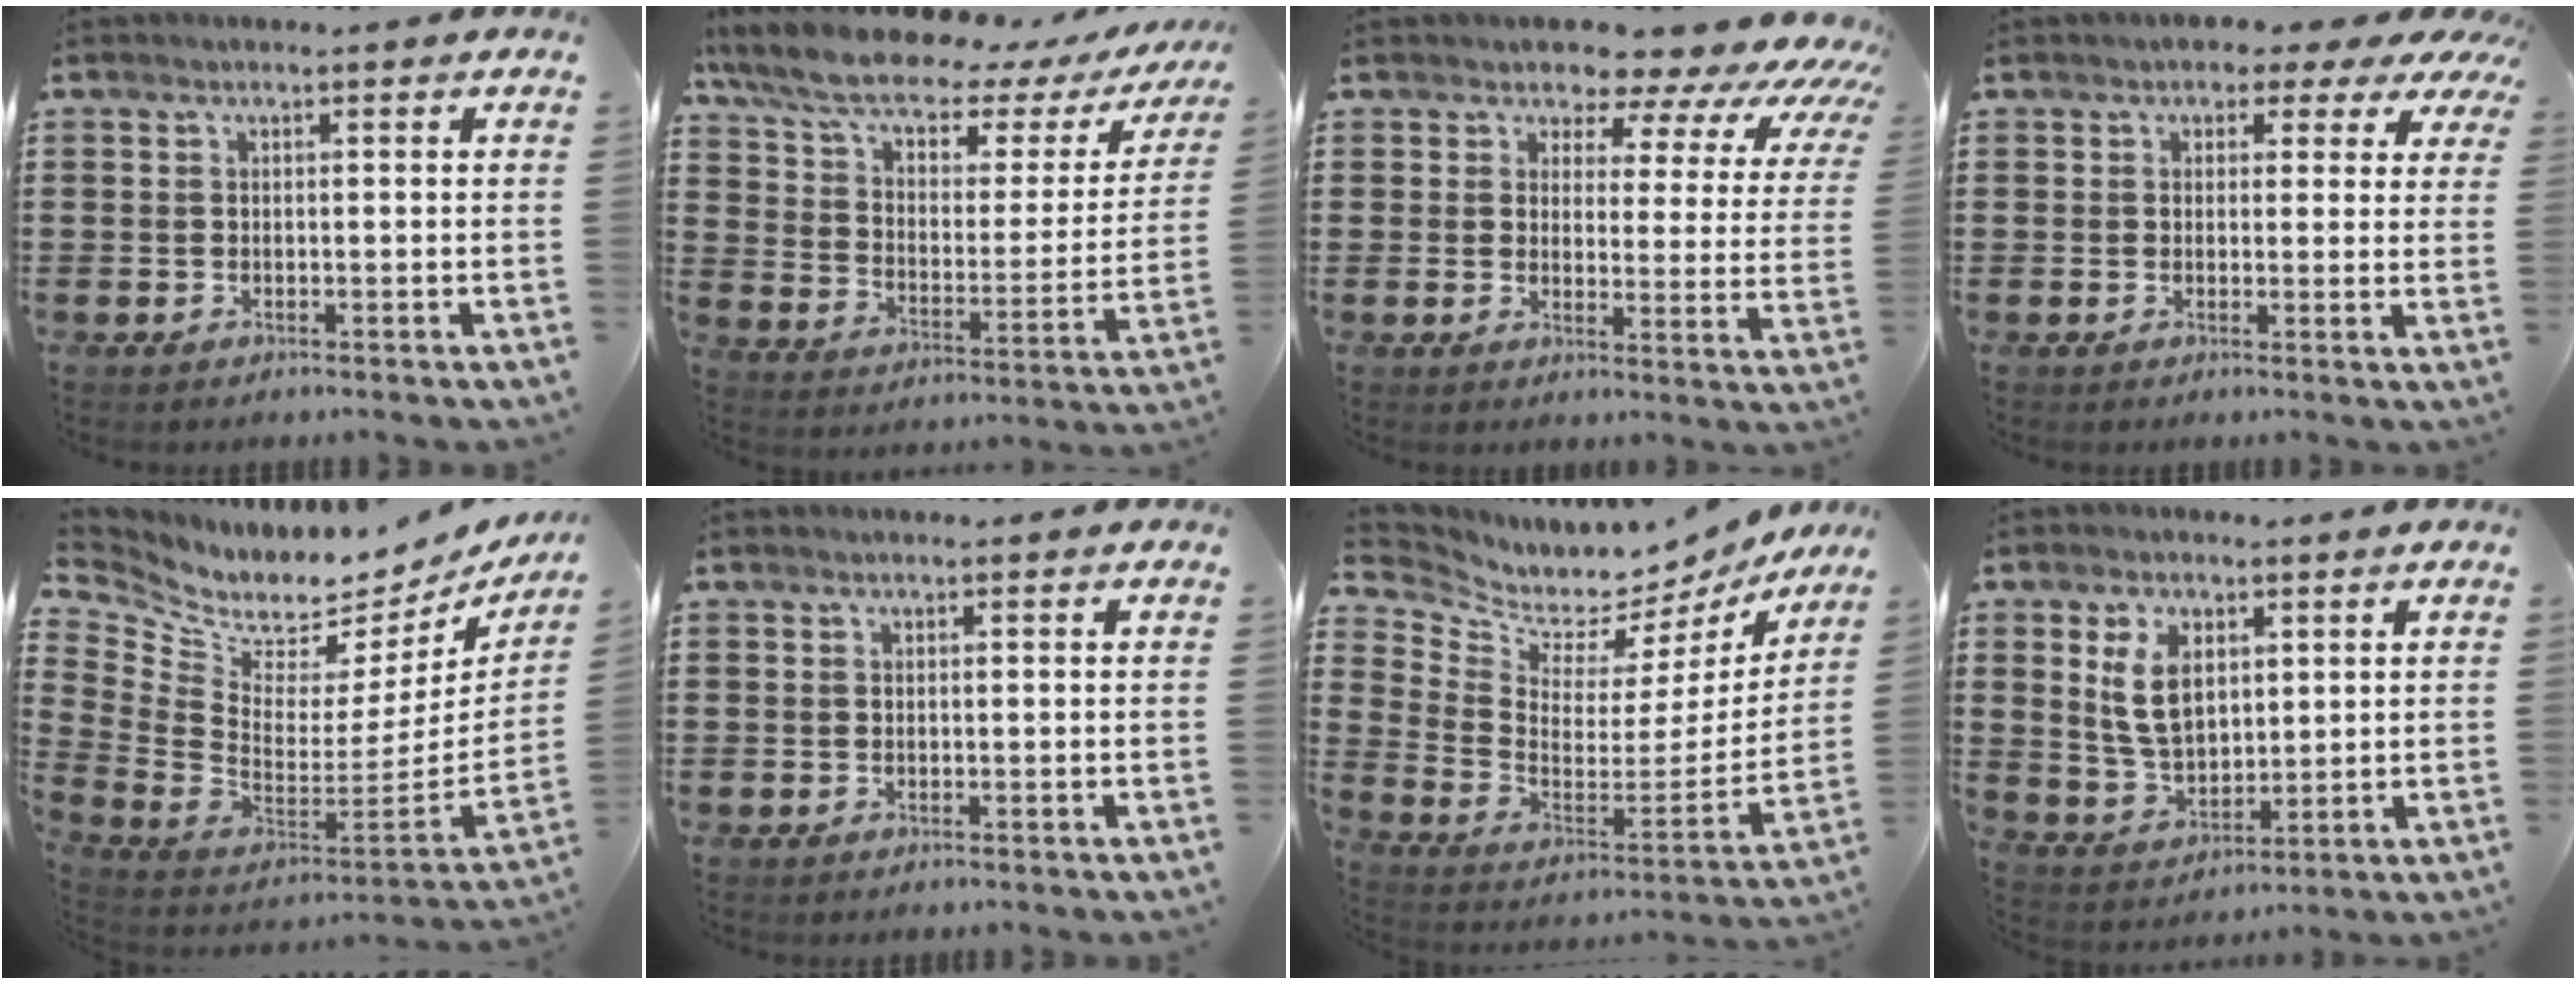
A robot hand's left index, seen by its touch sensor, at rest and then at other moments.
{"total": 9.6, "force": [7.2, 3.0, 5.6], "torque": [-0.128, -0.044, 0.123]}
{"total": 5.0, "force": [4.4, 2.1, 1.1], "torque": [-0.036, -0.037, 0.071]}
{"total": 2.7, "force": [1.7, 1.8, 1.2], "torque": [-0.021, -0.008, 0.024]}
{"total": 3.9, "force": [3.4, 1.6, 1.1], "torque": [-0.055, -0.057, 0.052]}
{"total": 0.0}
{"total": 5.1, "force": [4.9, 1.3, 0.3], "torque": [-0.035, -0.066, 0.080]}
{"total": 8.0, "force": [2.8, 5.0, 5.6], "torque": [-0.122, 0.003, 0.045]}